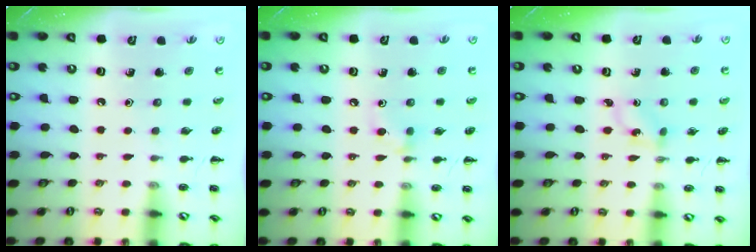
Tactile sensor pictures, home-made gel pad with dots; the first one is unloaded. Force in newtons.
{"total": 6.1, "press": 5.8, "slide": 2.0}
{"total": 0.9, "press": 0.8, "slide": 0.5}